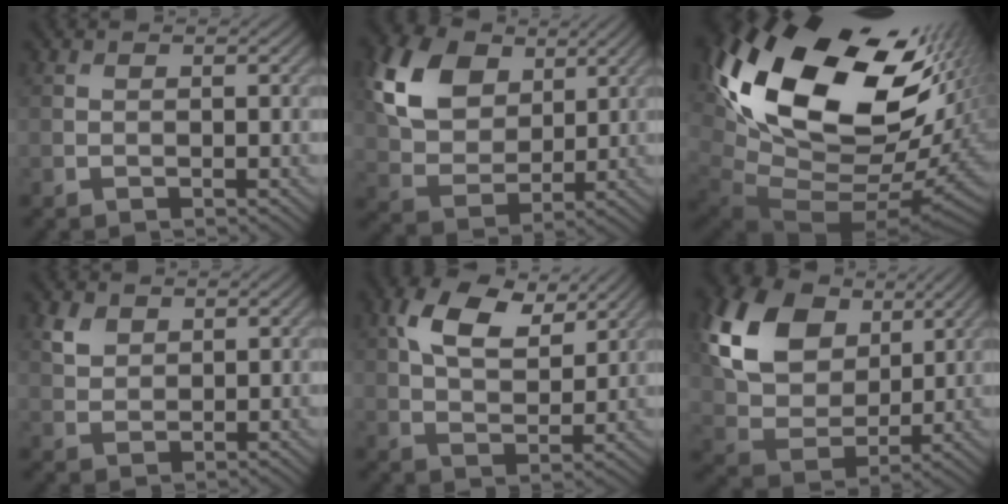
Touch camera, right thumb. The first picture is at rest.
{"total": 11.4, "force": [4.8, 7.8, 6.8], "torque": [-0.174, 0.015, 0.084]}
{"total": 21.4, "force": [7.3, 12.8, 15.4], "torque": [-0.336, -0.007, 0.145]}
{"total": 2.7, "force": [1.7, 1.8, 1.2], "torque": [-0.032, 0.000, 0.037]}
{"total": 9.0, "force": [4.5, 4.8, 6.2], "torque": [-0.131, 0.006, 0.084]}
{"total": 14.5, "force": [5.9, 10.0, 8.6], "torque": [-0.206, 0.016, 0.109]}